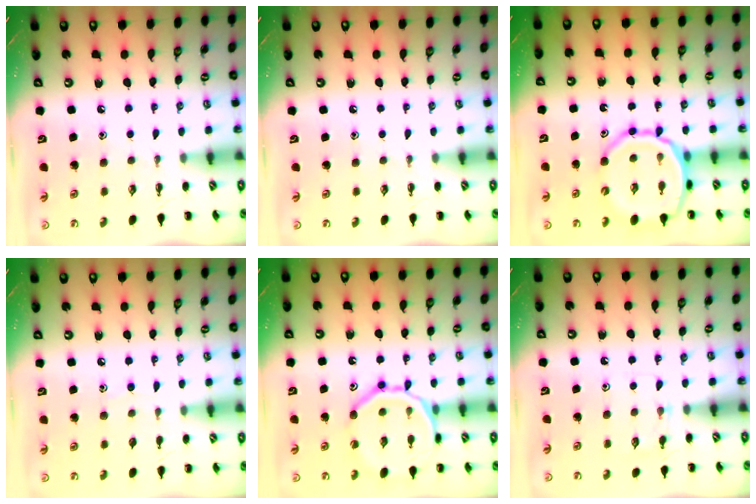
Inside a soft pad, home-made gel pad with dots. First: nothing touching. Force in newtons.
{"total": 0.0}
{"total": 12.9, "press": 12.5, "slide": 3.2}
{"total": 2.5, "press": 2.3, "slide": 1.0}
{"total": 16.1, "press": 16.0, "slide": 1.4}
{"total": 4.0, "press": 3.8, "slide": 1.3}